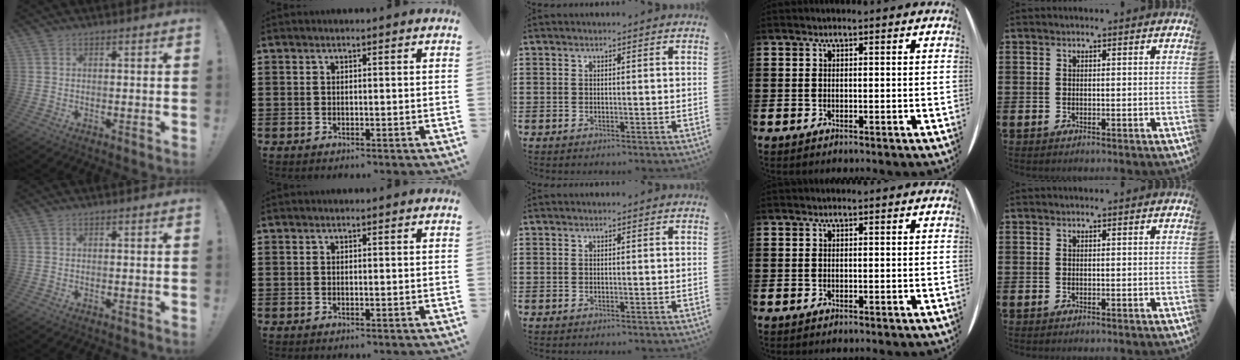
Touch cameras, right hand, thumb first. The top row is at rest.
{}